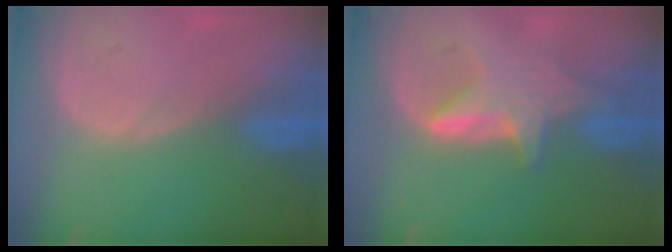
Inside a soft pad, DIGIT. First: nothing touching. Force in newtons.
{"total": 5.8, "press": 5.8, "slide": 0.9}